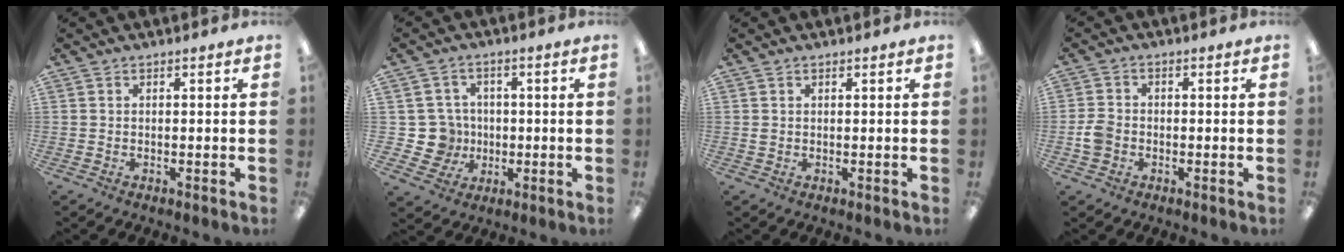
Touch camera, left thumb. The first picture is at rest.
{"total": 8.1, "force": [-0.6, 7.9, 1.7], "torque": [-0.055, 0.008, -0.003]}
{"total": 0.8, "force": [0.3, 0.6, 0.4], "torque": [-0.010, 0.004, 0.005]}
{"total": 4.2, "force": [-1.1, 3.4, 2.1], "torque": [-0.041, 0.007, -0.021]}